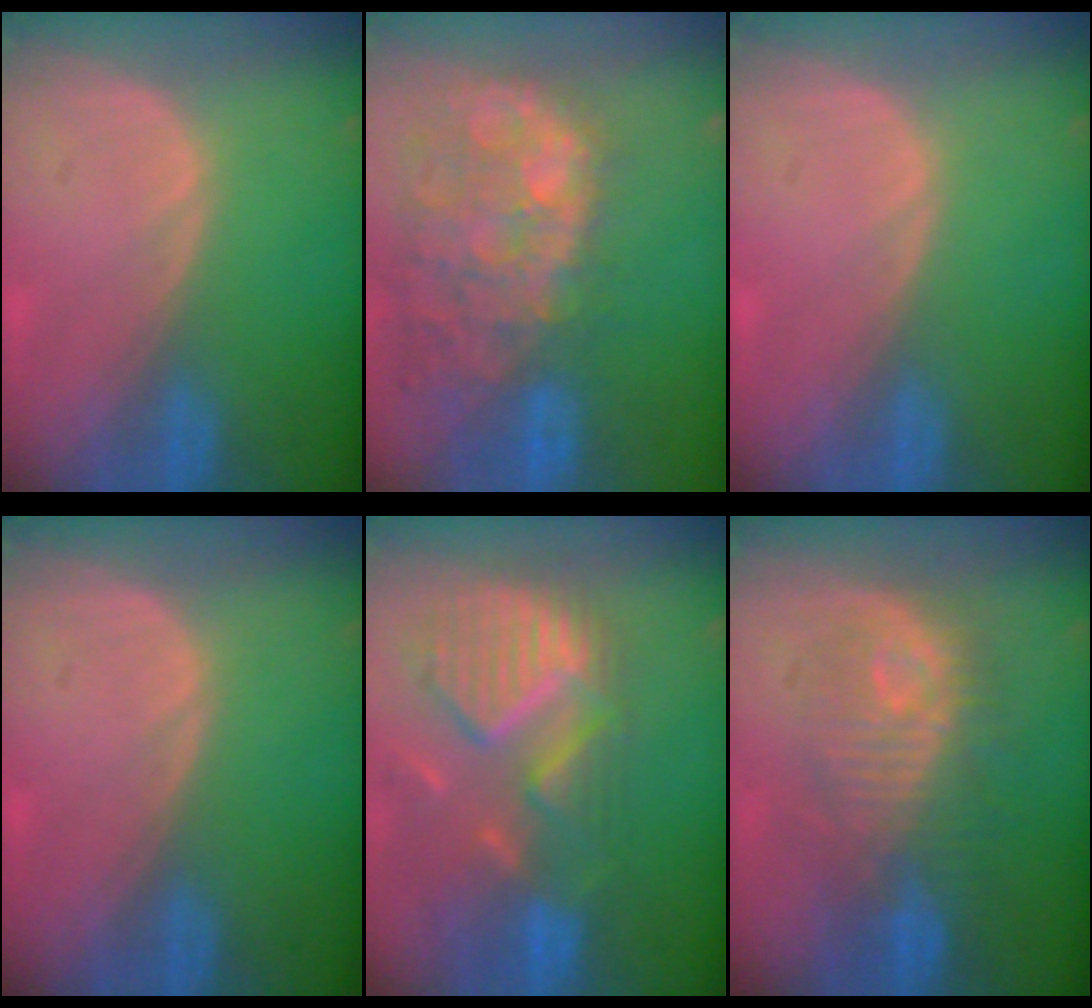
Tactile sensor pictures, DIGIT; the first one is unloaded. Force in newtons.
{"total": 14.1, "press": 11.6, "slide": 8.0}
{"total": 0.0}
{"total": 0.0}
{"total": 11.9, "press": 10.3, "slide": 5.9}
{"total": 9.7, "press": 9.7, "slide": 0.7}